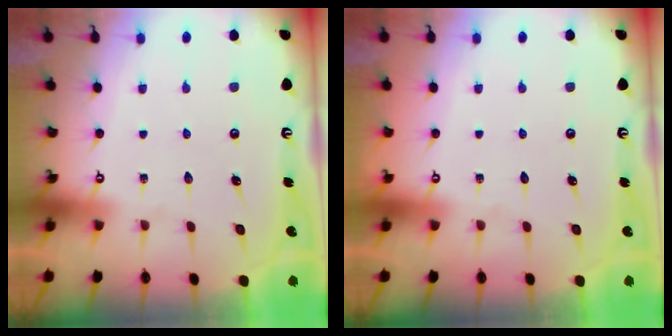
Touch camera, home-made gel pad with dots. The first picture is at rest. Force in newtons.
{"total": 0.0}